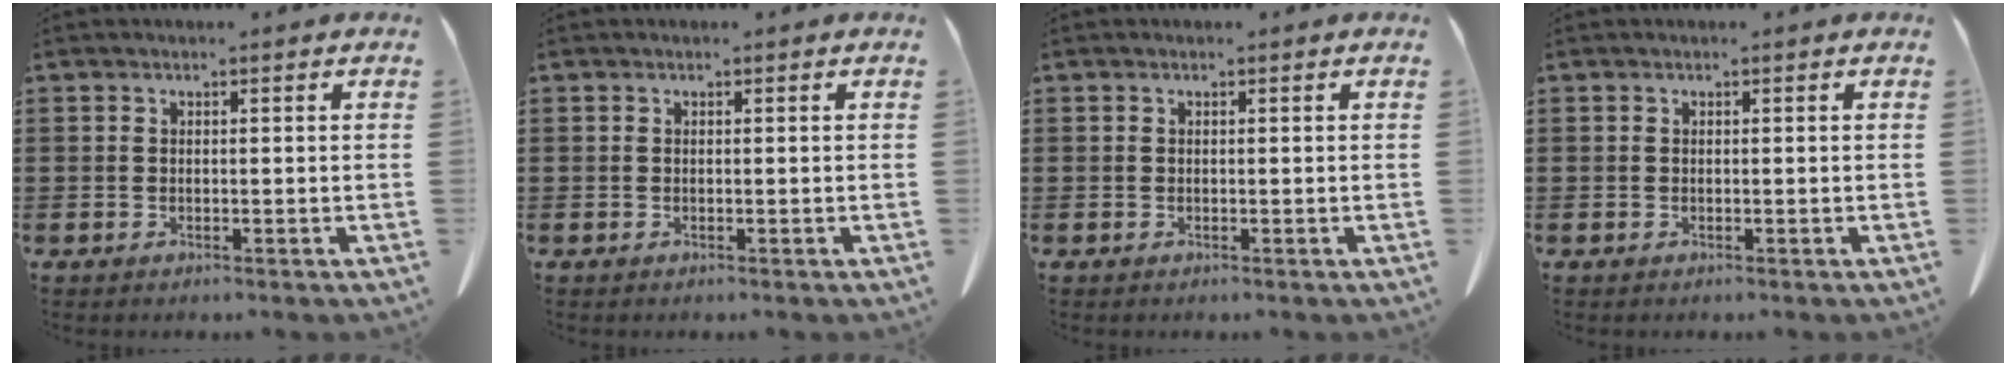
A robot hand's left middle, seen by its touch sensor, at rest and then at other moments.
{"total": 0.0}
{"total": 0.0}
{"total": 0.0}